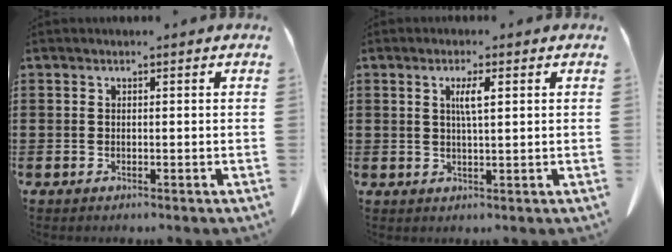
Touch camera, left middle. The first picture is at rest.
{"total": 2.8, "force": [0.8, 0.3, 2.7], "torque": [-0.055, 0.002, 0.012]}